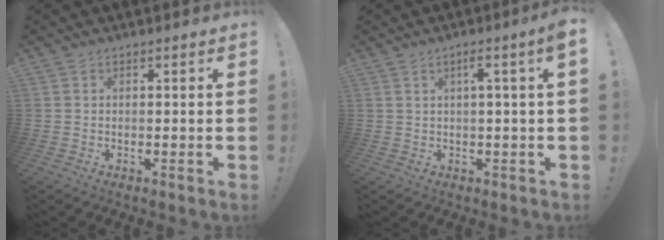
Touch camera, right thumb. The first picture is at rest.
{"total": 4.4, "force": [1.2, -0.4, 4.2], "torque": [-0.064, -0.007, 0.012]}